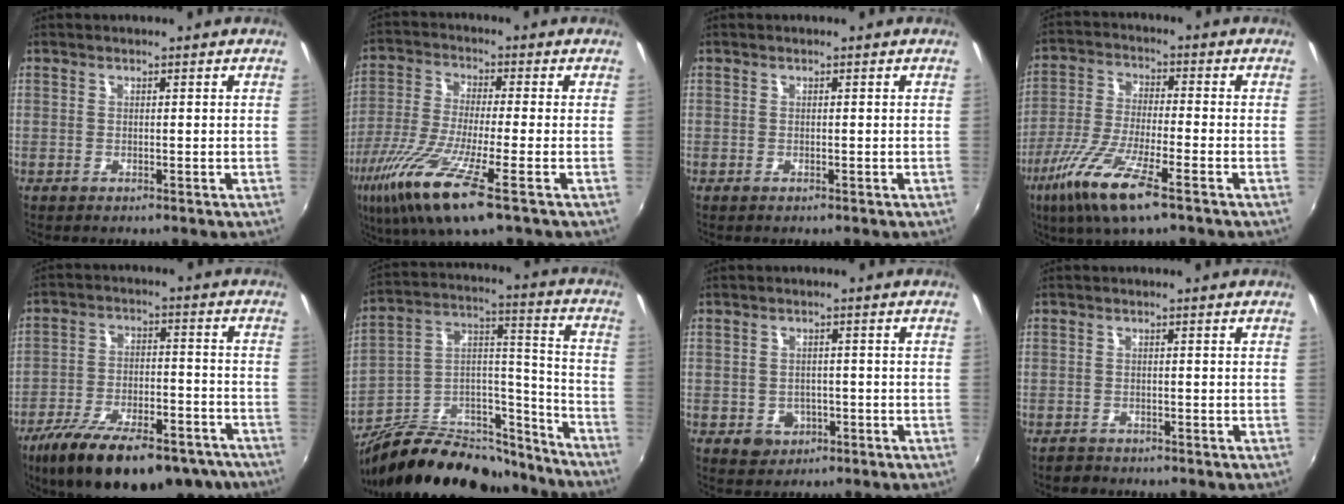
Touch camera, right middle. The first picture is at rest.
{"total": 15.1, "force": [-7.8, 1.9, 12.8], "torque": [-0.272, -0.044, -0.152]}
{"total": 0.0}
{"total": 13.0, "force": [-7.3, 2.4, 10.5], "torque": [-0.224, -0.029, -0.144]}
{"total": 24.1, "force": [-17.8, 9.0, 13.4], "torque": [-0.239, -0.031, -0.257]}
{"total": 25.5, "force": [-19.9, 11.3, 11.4], "torque": [-0.194, 0.057, -0.290]}
{"total": 4.5, "force": [-1.6, 4.0, 1.3], "torque": [-0.035, 0.003, -0.013]}
{"total": 1.7, "force": [-1.4, 0.9, 0.0], "torque": [-0.006, -0.001, -0.025]}